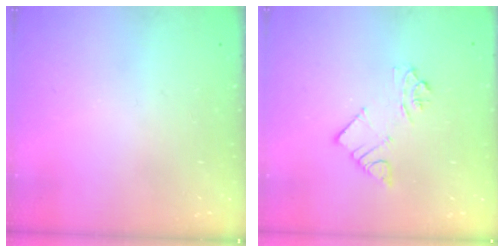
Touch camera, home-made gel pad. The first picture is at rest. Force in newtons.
{"total": 5.7, "press": 5.7, "slide": 0.4}